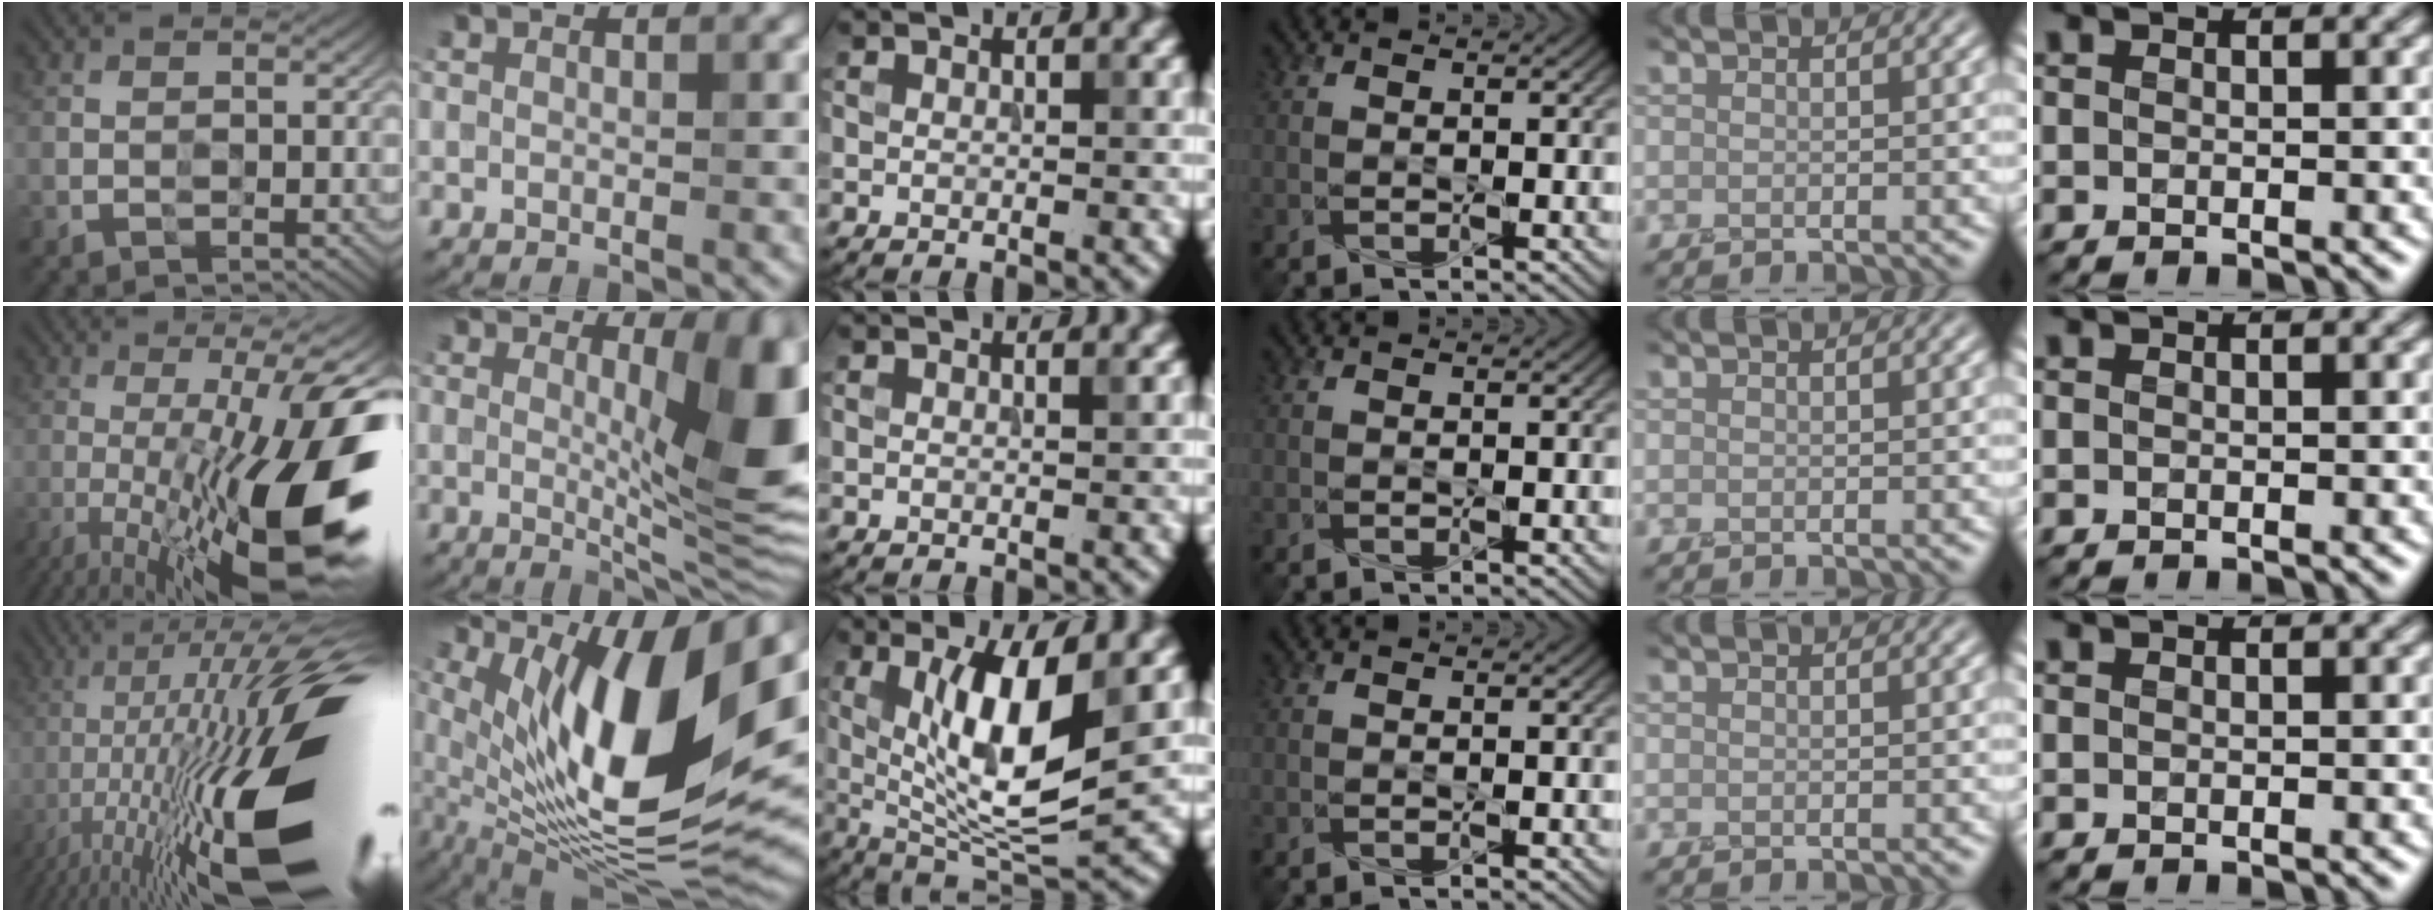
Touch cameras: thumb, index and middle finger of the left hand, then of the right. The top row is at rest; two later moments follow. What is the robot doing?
{"motion": "press", "object": "grip strengthener"}